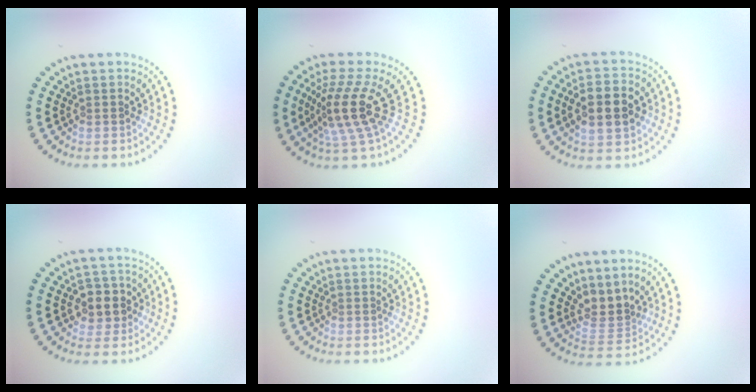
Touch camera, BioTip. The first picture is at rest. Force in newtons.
{"total": 4.6, "press": 3.4, "slide": 3.1}
{"total": 5.7, "press": 5.7, "slide": 0.4}
{"total": 2.8, "press": 2.7, "slide": 0.9}
{"total": 0.0}
{"total": 2.6, "press": 1.9, "slide": 1.8}